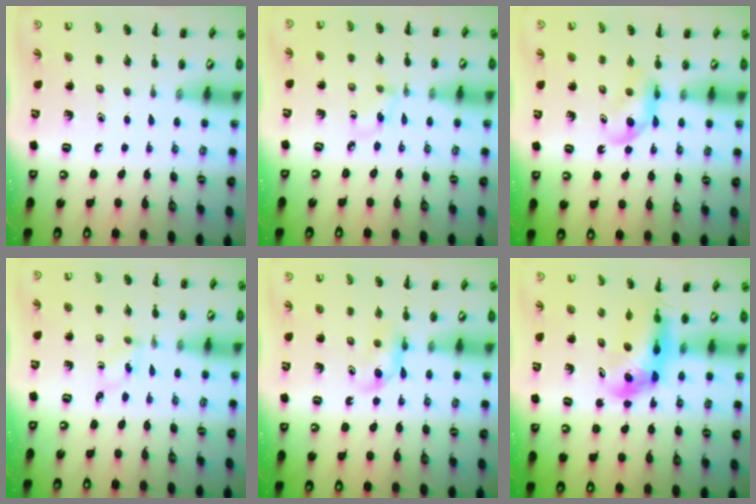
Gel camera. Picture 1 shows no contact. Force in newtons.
{"total": 2.9, "press": 2.6, "slide": 1.2}
{"total": 4.0, "press": 3.8, "slide": 1.1}
{"total": 1.2, "press": 1.1, "slide": 0.5}
{"total": 4.0, "press": 3.7, "slide": 1.4}
{"total": 4.8, "press": 4.5, "slide": 1.4}